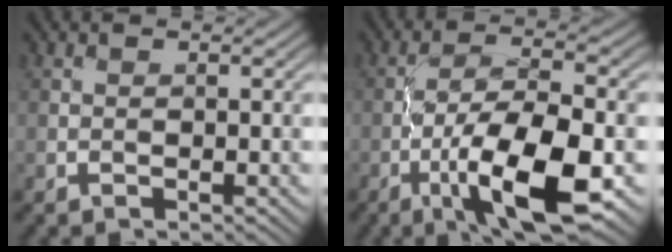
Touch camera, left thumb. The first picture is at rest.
{"total": 11.8, "force": [-4.8, 3.6, 10.1], "torque": [-0.180, -0.004, -0.087]}